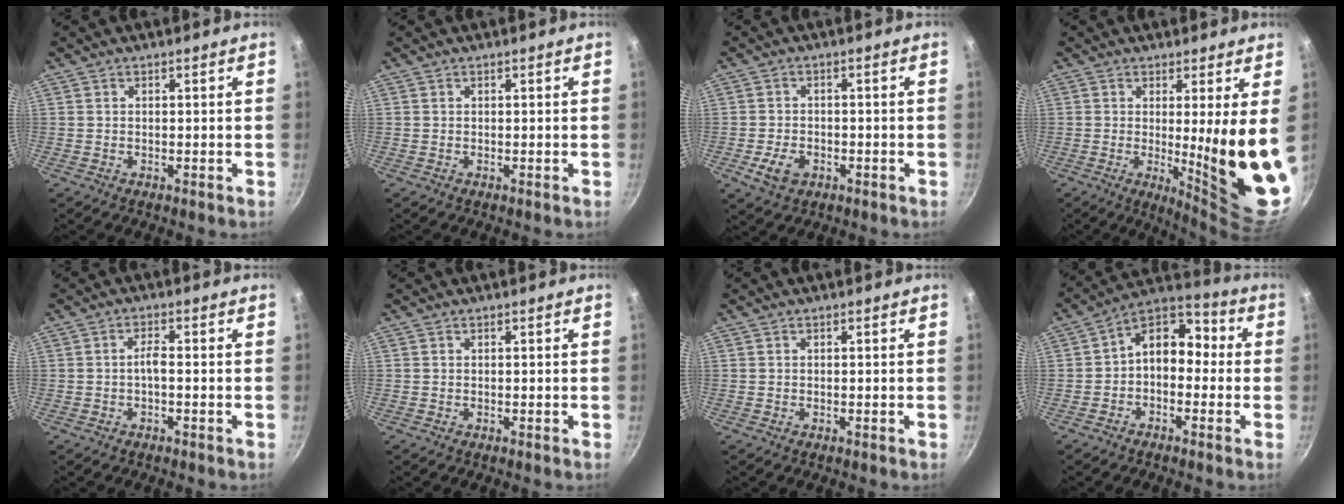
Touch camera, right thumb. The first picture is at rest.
{"total": 0.0}
{"total": 5.1, "force": [-2.0, 3.5, 3.1], "torque": [-0.054, 0.009, -0.031]}
{"total": 14.6, "force": [1.1, 1.3, 14.5], "torque": [-0.193, -0.059, 0.023]}
{"total": 2.1, "force": [-0.7, 0.6, 1.9], "torque": [-0.042, 0.014, -0.016]}
{"total": 0.0}
{"total": 0.0}
{"total": 10.4, "force": [-0.5, 7.5, 7.2], "torque": [-0.077, 0.050, -0.030]}